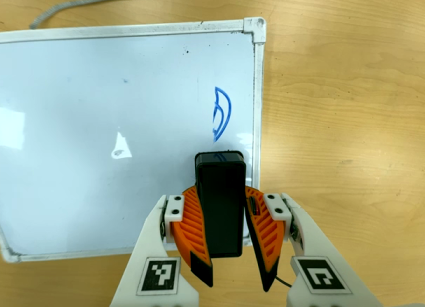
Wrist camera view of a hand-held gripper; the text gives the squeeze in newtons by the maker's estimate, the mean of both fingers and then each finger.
{"total": 12.7, "left": 11.3, "right": 14.1}